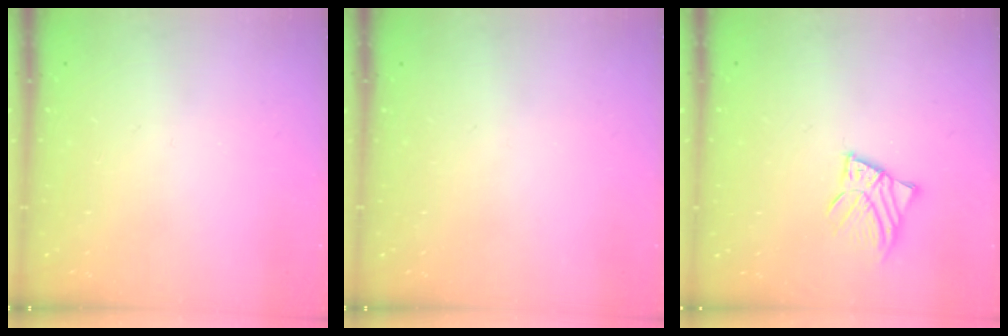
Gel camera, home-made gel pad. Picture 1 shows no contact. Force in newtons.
{"total": 0.0}
{"total": 5.9, "press": 5.9, "slide": 0.9}